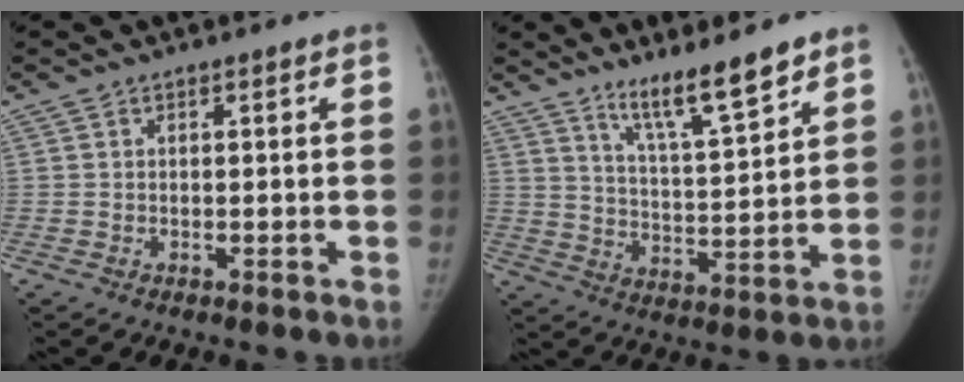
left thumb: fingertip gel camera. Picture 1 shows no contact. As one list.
[{"total": 10.7, "force": [8.2, 1.3, 6.7], "torque": [-0.103, -0.064, 0.148]}]